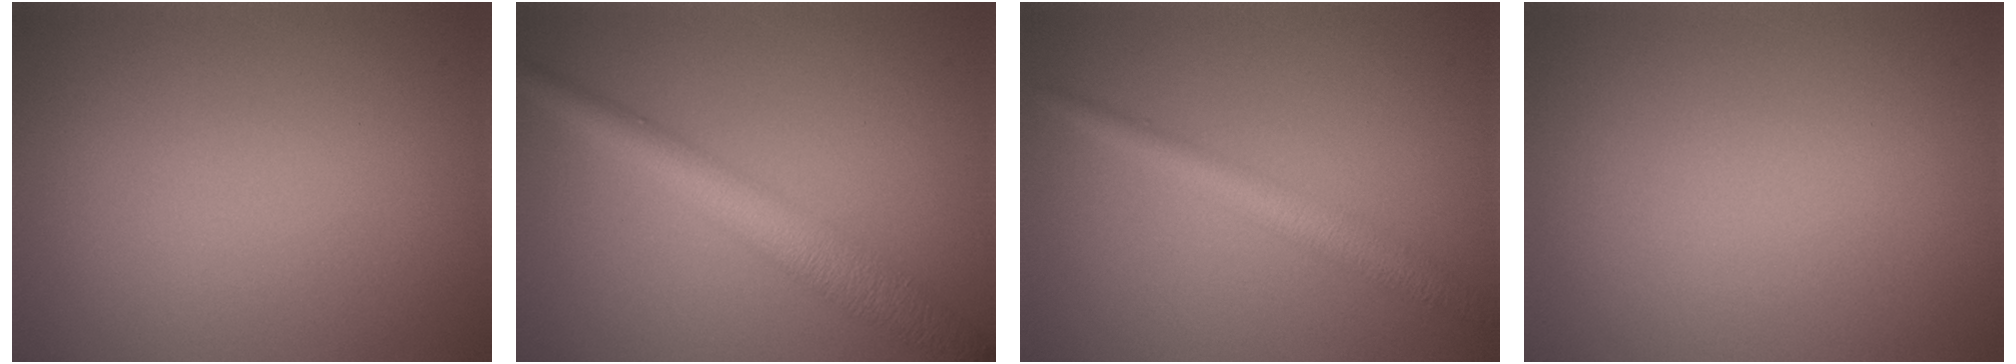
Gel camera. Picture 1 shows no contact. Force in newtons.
{"total": 4.9, "press": 4.9, "slide": 0.1}
{"total": 3.0, "press": 3.0, "slide": 0.2}
{"total": 0.0}